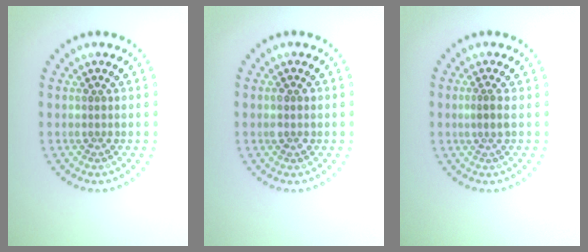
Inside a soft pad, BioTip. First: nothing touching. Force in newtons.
{"total": 1.4, "press": 1.4, "slide": 0.1}
{"total": 1.0, "press": 0.7, "slide": 0.7}